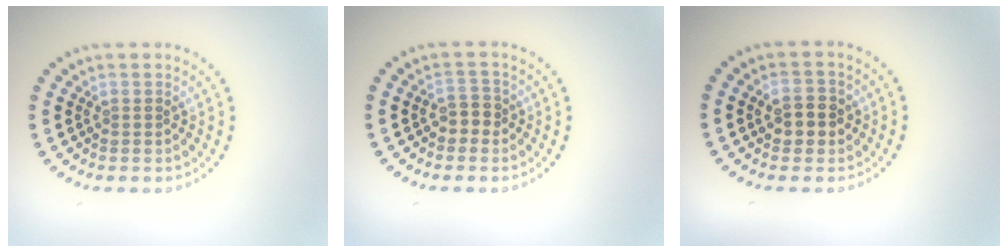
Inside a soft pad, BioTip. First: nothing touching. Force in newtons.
{"total": 1.8, "press": 1.7, "slide": 0.8}
{"total": 2.5, "press": 2.5, "slide": 0.2}